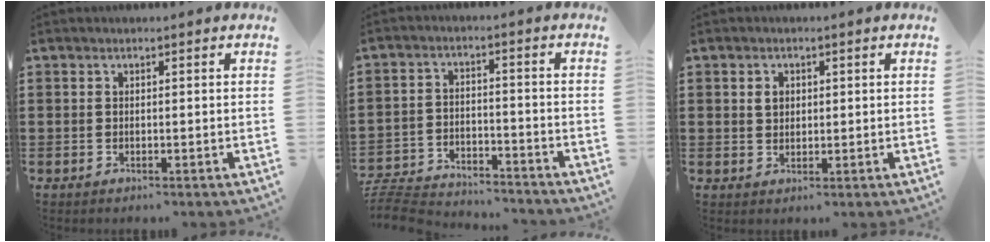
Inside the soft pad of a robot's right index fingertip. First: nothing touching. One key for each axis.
{"total": 6.3, "fx": -6.1, "fy": 0.7, "fz": 1.1, "tx": -0.033, "ty": 0.002, "tz": -0.124}
{"total": 1.8, "fx": 0.5, "fy": 1.5, "fz": 1.0, "tx": -0.023, "ty": 0.008, "tz": 0.010}